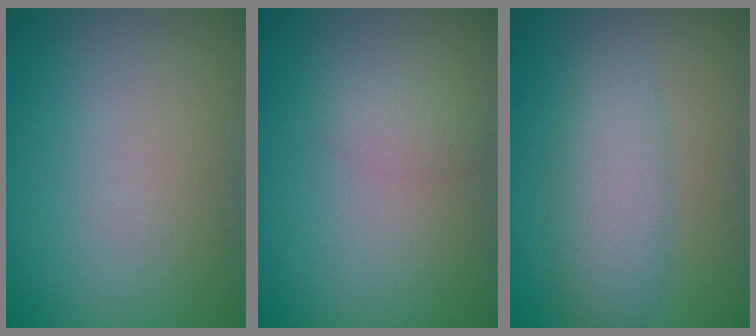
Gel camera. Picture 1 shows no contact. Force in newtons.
{"total": 1.2, "press": 1.2, "slide": 0.1}
{"total": 4.2, "press": 4.2, "slide": 0.0}